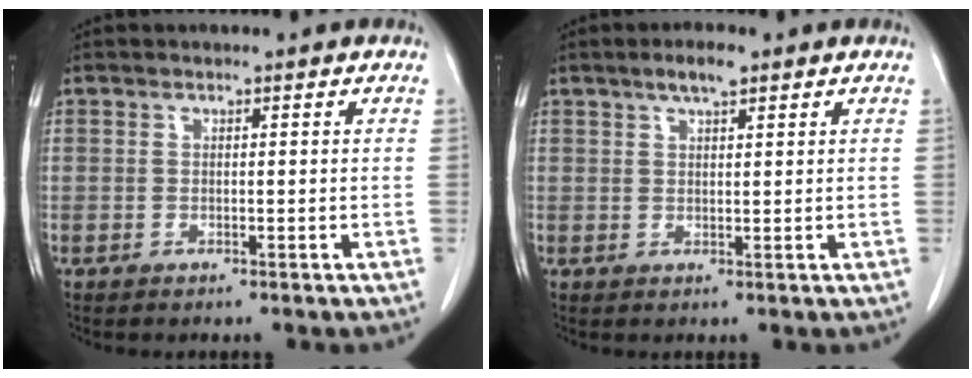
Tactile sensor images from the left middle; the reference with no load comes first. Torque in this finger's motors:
{"motor_torque": [0.33, -0.22, -0.06, 0.00]}